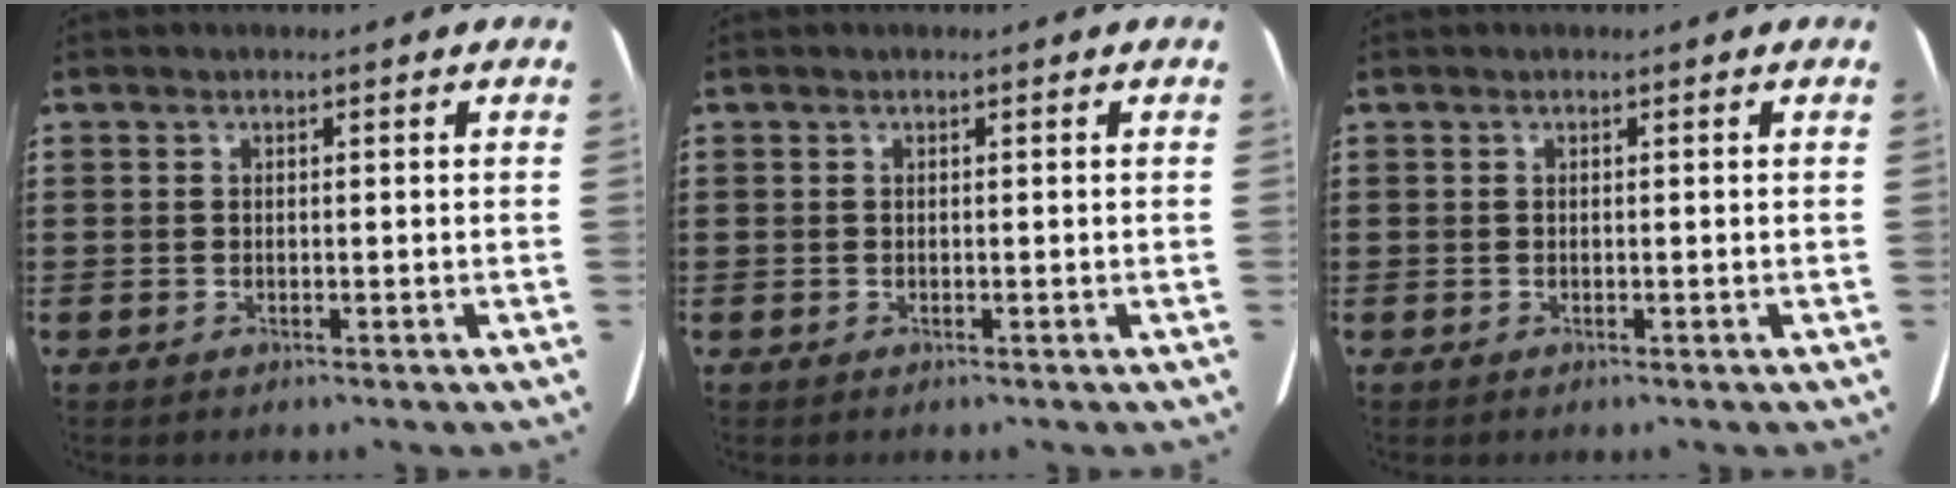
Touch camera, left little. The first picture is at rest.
{"total": 0.0}
{"total": 0.0}